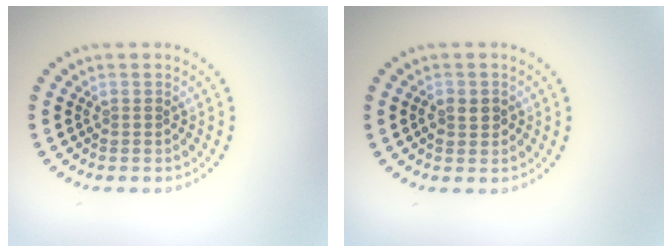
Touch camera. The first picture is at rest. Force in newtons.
{"total": 1.8, "press": 1.8, "slide": 0.3}